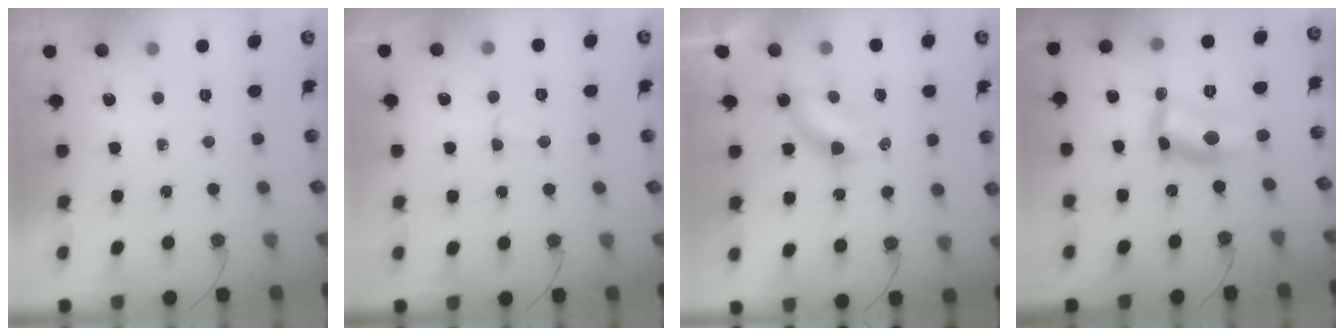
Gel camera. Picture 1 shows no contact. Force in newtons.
{"total": 2.7, "press": 2.6, "slide": 0.4}
{"total": 6.3, "press": 6.2, "slide": 0.6}
{"total": 8.1, "press": 8.1, "slide": 0.6}